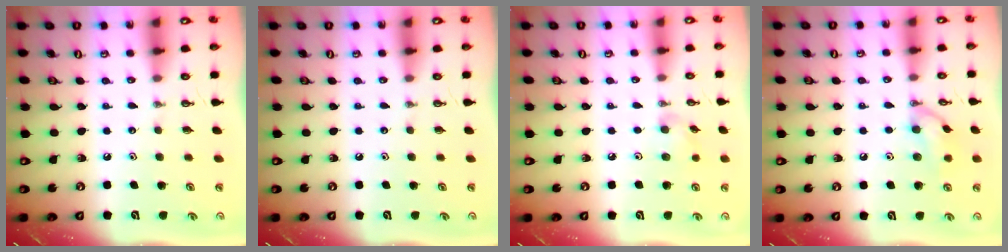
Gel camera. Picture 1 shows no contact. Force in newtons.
{"total": 0.0}
{"total": 6.1, "press": 6.0, "slide": 1.0}
{"total": 10.3, "press": 10.2, "slide": 1.5}